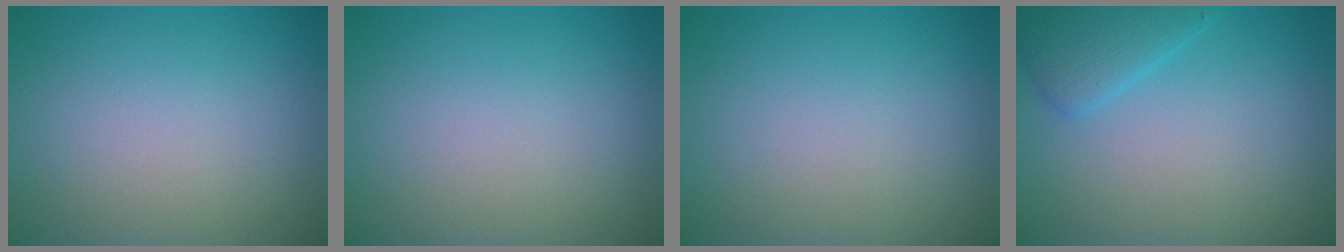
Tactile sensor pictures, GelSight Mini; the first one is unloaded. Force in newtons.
{"total": 0.0}
{"total": 0.0}
{"total": 2.8, "press": 2.8, "slide": 0.2}